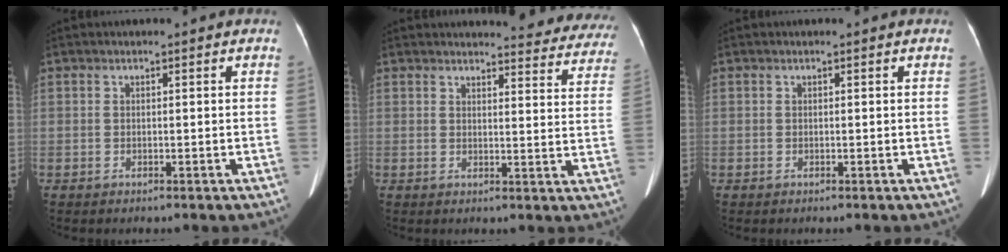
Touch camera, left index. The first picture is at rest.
{"total": 16.5, "force": [15.8, 3.0, 3.4], "torque": [-0.002, -0.072, 0.148]}
{"total": 0.0}